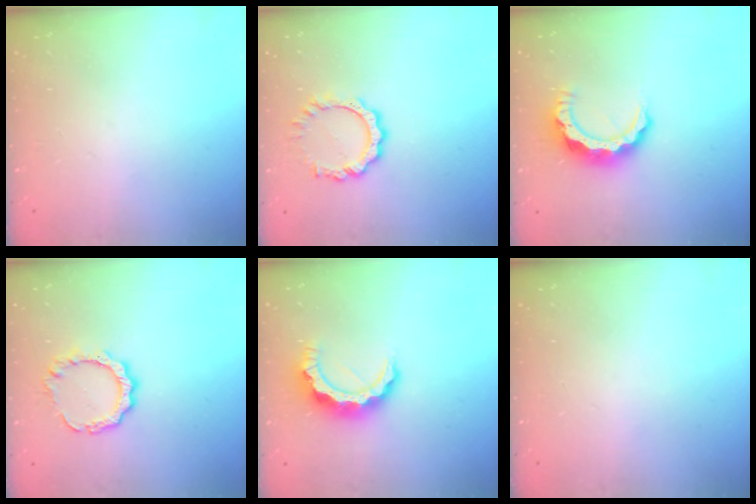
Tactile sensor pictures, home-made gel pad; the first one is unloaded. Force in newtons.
{"total": 8.1, "press": 8.0, "slide": 0.8}
{"total": 10.3, "press": 10.2, "slide": 1.1}
{"total": 8.8, "press": 8.8, "slide": 0.8}
{"total": 9.8, "press": 9.8, "slide": 1.1}
{"total": 0.0}